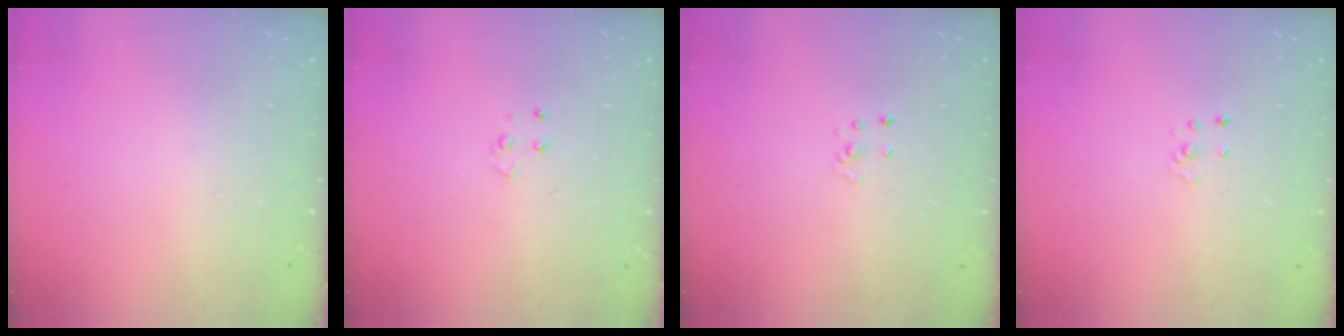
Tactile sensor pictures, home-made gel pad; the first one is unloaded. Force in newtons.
{"total": 4.1, "press": 4.1, "slide": 0.5}
{"total": 2.3, "press": 2.3, "slide": 0.2}
{"total": 2.3, "press": 2.3, "slide": 0.2}